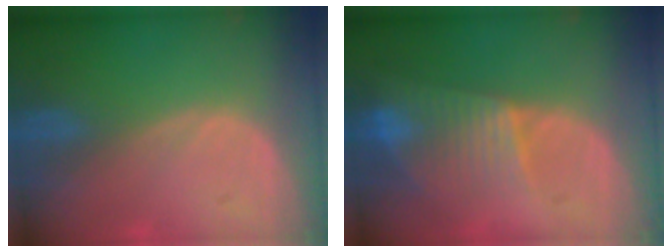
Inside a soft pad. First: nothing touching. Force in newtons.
{"total": 8.0, "press": 6.9, "slide": 4.1}